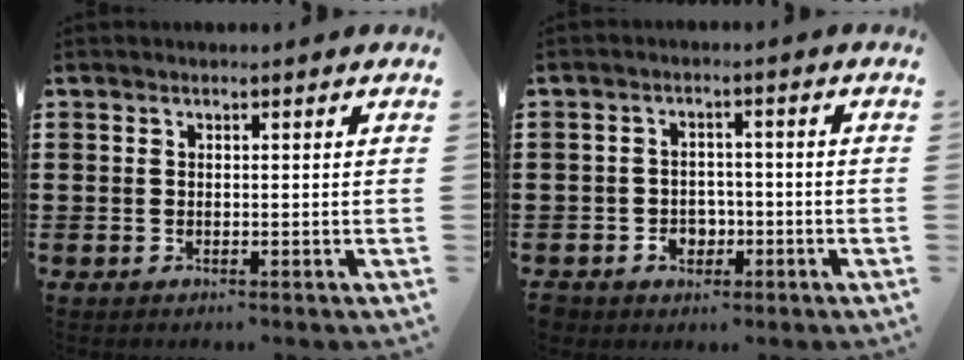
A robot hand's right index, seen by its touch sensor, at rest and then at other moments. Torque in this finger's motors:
{"motor_torque": [2.14, 0.00, 0.07, 0.02]}